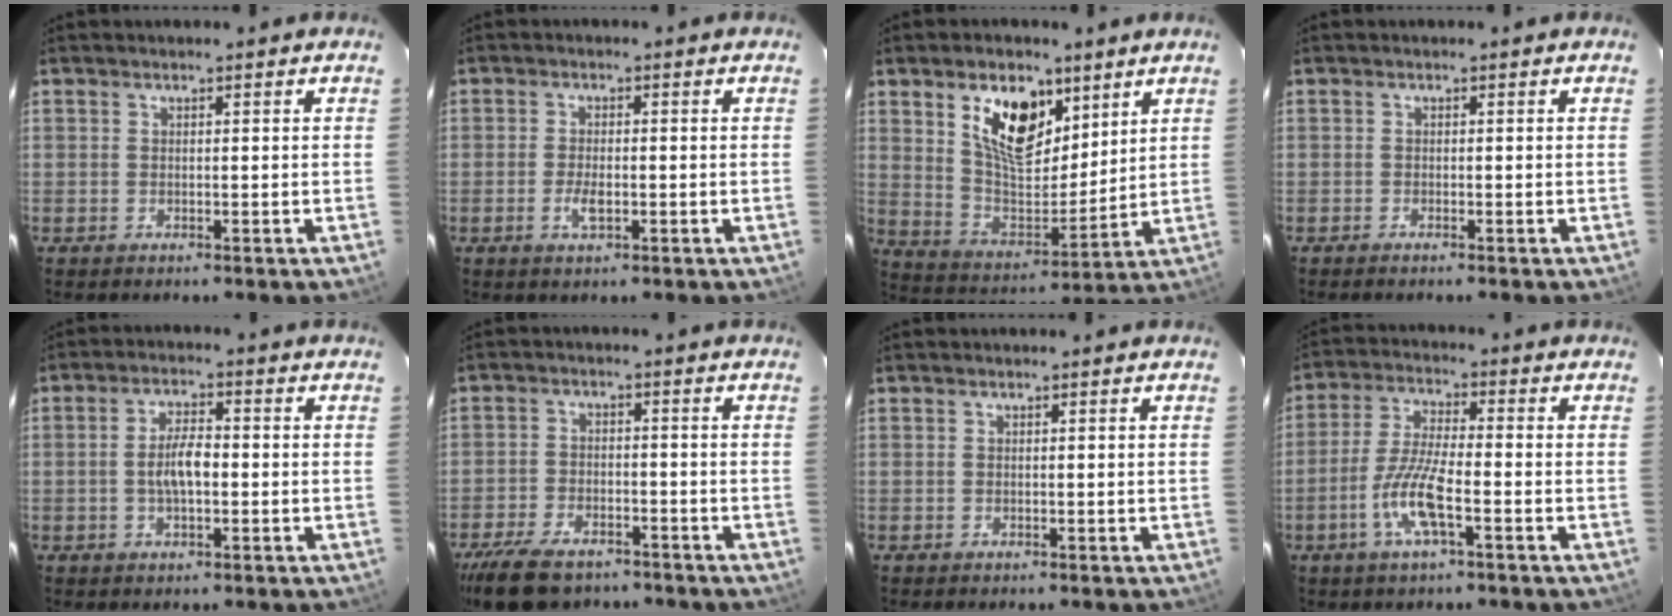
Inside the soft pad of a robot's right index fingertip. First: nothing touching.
{"total": 3.0, "force": [-1.0, 1.3, 2.5], "torque": [-0.052, -0.004, -0.018]}
{"total": 13.8, "force": [7.0, 7.2, 9.5], "torque": [-0.165, 0.003, 0.138]}
{"total": 0.7, "force": [-0.6, 0.0, 0.3], "torque": [-0.005, -0.001, -0.012]}
{"total": 5.4, "force": [-0.8, 2.1, 4.9], "torque": [-0.094, 0.007, -0.012]}
{"total": 12.8, "force": [-9.6, 6.0, 6.1], "torque": [-0.151, -0.012, -0.162]}
{"total": 0.0}
{"total": 8.7, "force": [-3.6, 1.4, 7.8], "torque": [-0.165, -0.005, -0.072]}